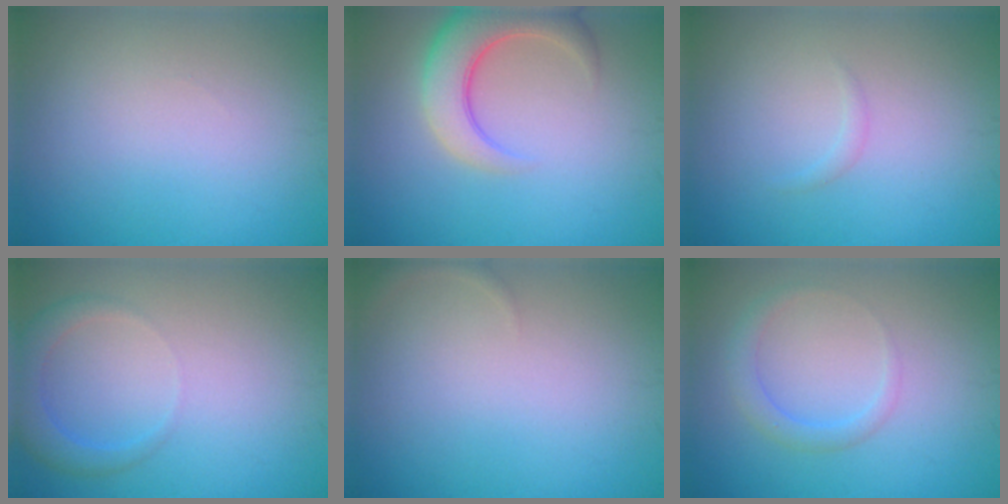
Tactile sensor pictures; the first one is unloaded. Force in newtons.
{"total": 5.8, "press": 5.8, "slide": 0.5}
{"total": 0.6, "press": 0.6, "slide": 0.0}
{"total": 2.7, "press": 2.6, "slide": 0.3}
{"total": 0.7, "press": 0.7, "slide": 0.1}
{"total": 1.9, "press": 1.9, "slide": 0.1}